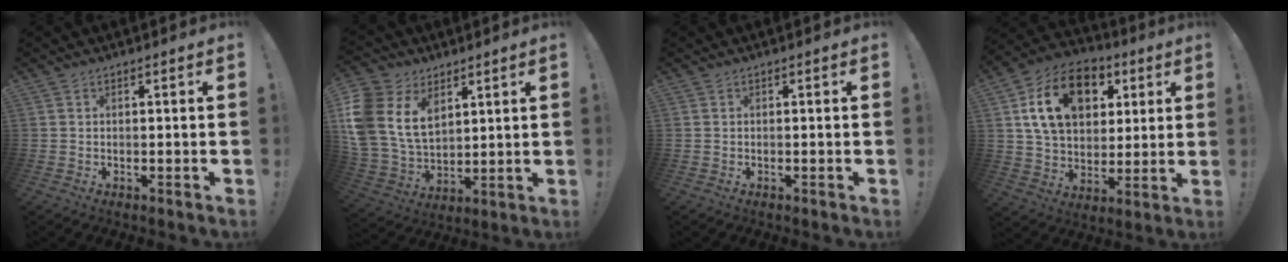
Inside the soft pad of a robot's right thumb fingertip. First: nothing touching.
{"total": 18.4, "force": [7.1, 13.0, 10.9], "torque": [-0.234, -0.038, 0.134]}
{"total": 0.0}
{"total": 18.5, "force": [7.2, 12.8, 11.2], "torque": [-0.175, -0.016, 0.135]}